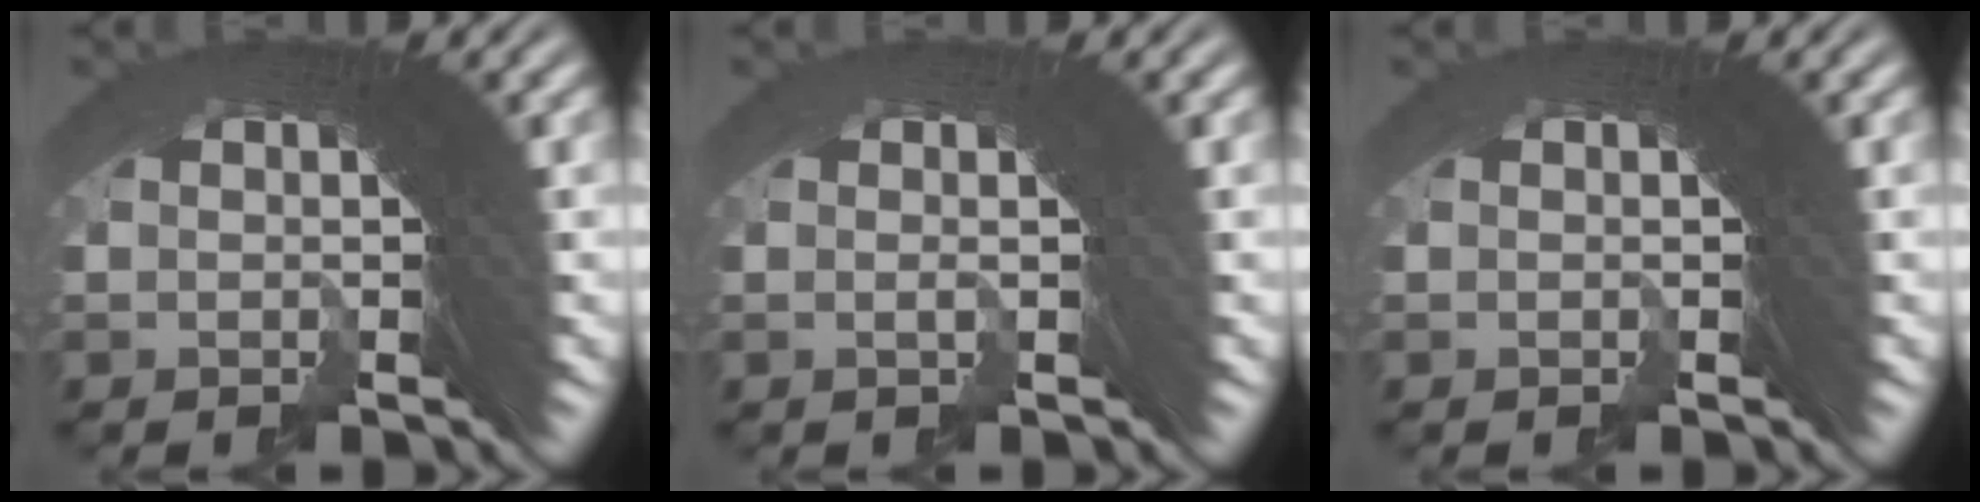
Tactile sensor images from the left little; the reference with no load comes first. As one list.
[{"total": 1.3, "force": [0.3, 0.4, 1.2], "torque": [-0.009, 0.011, -0.001]}, {"total": 0.0}]